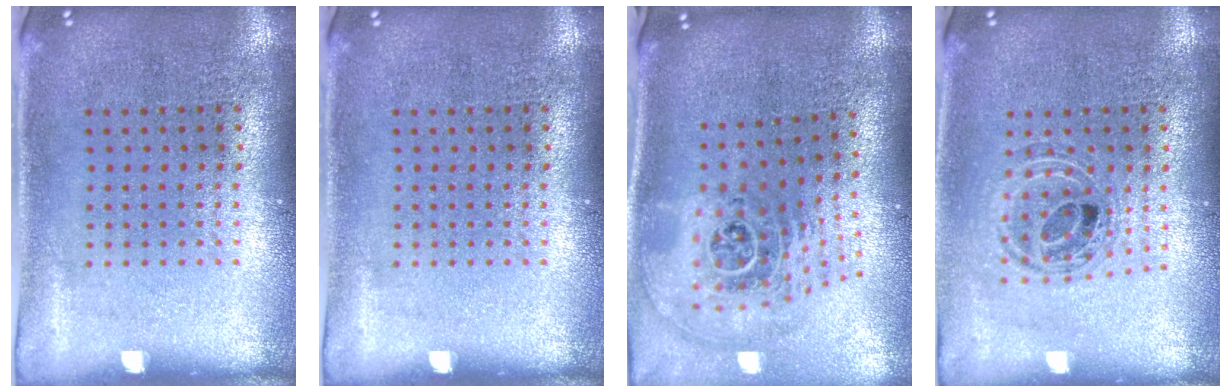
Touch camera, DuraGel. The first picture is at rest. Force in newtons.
{"total": 0.0}
{"total": 2.8, "press": 1.9, "slide": 2.1}
{"total": 0.5, "press": 0.5, "slide": 0.2}